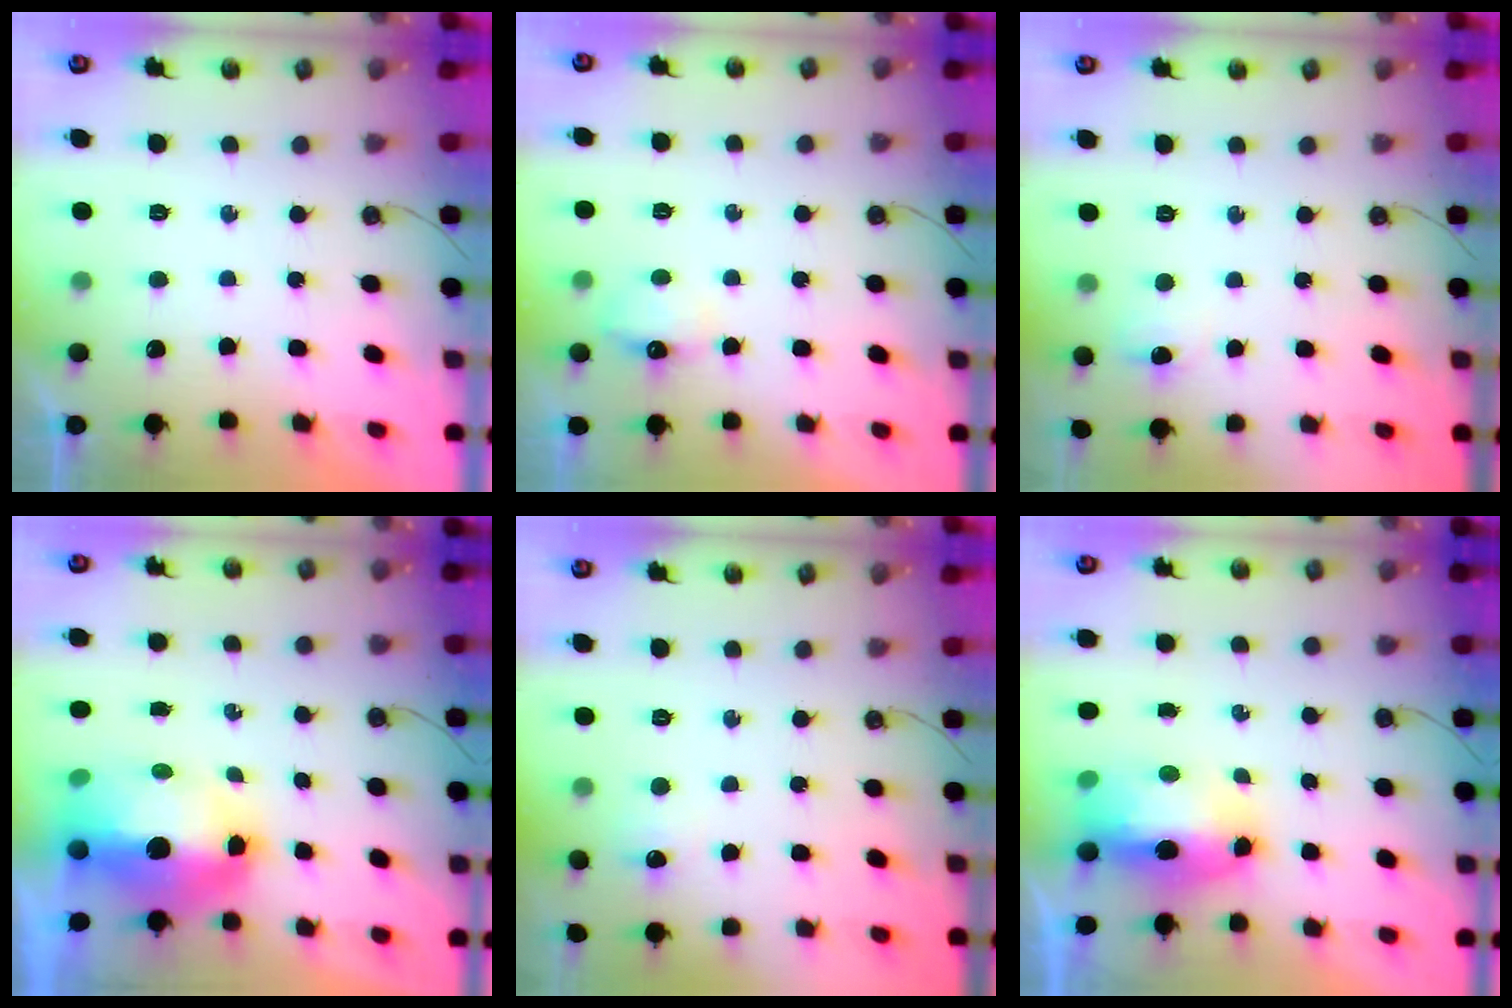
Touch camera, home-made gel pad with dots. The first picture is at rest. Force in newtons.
{"total": 7.2, "press": 7.2, "slide": 0.9}
{"total": 7.8, "press": 3.5, "slide": 7.0}
{"total": 12.2, "press": 12.1, "slide": 1.6}
{"total": 4.4, "press": 4.4, "slide": 0.6}
{"total": 10.5, "press": 10.4, "slide": 1.5}